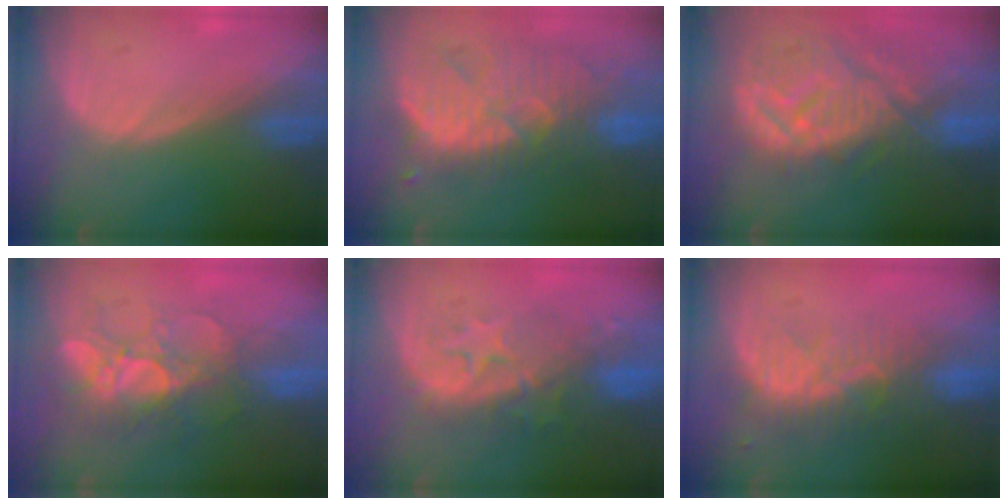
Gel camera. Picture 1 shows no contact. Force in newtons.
{"total": 11.0, "press": 10.5, "slide": 3.0}
{"total": 12.2, "press": 11.0, "slide": 5.4}
{"total": 9.2, "press": 8.2, "slide": 4.3}
{"total": 9.4, "press": 8.7, "slide": 3.7}
{"total": 8.1, "press": 7.2, "slide": 3.8}